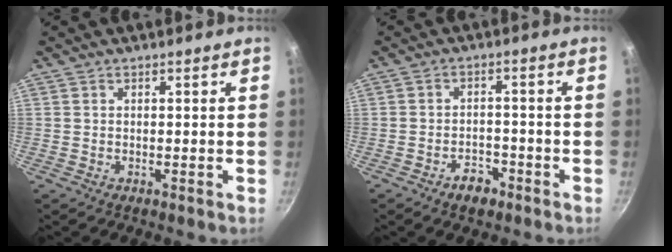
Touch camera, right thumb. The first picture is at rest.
{"total": 4.4, "force": [-2.9, 2.5, 2.1], "torque": [-0.016, 0.024, -0.041]}